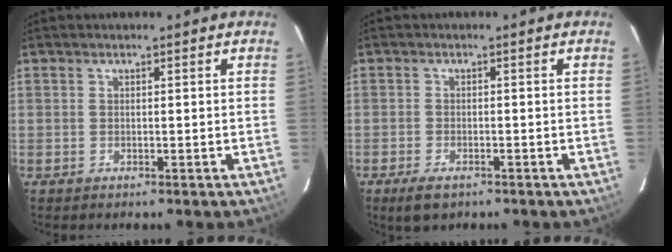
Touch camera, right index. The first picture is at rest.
{"total": 4.2, "force": [-2.8, 1.9, 2.4], "torque": [-0.061, -0.013, -0.050]}